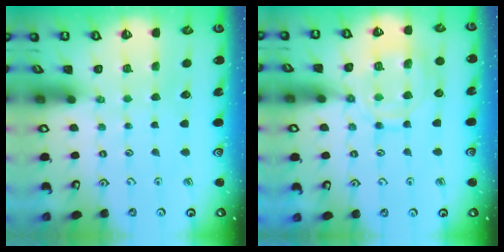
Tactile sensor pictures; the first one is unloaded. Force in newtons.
{"total": 14.5, "press": 14.5, "slide": 1.3}